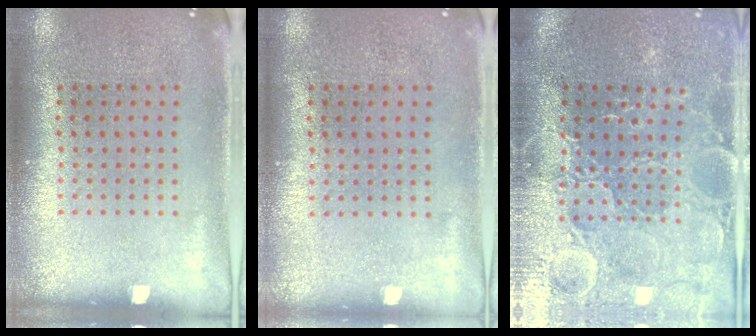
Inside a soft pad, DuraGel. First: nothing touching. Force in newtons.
{"total": 0.0}
{"total": 3.6, "press": 3.5, "slide": 1.0}